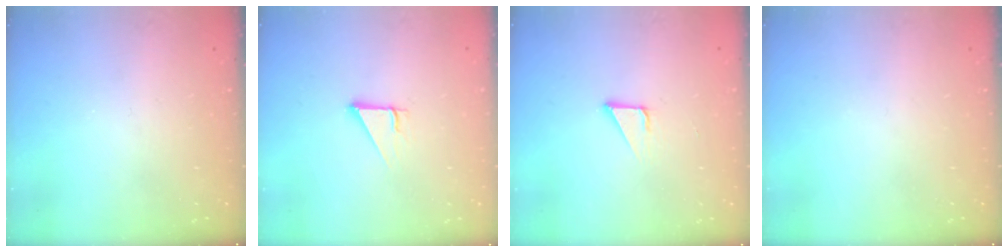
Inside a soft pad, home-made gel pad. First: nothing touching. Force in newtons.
{"total": 3.0, "press": 3.0, "slide": 0.1}
{"total": 2.1, "press": 2.1, "slide": 0.0}
{"total": 0.0}